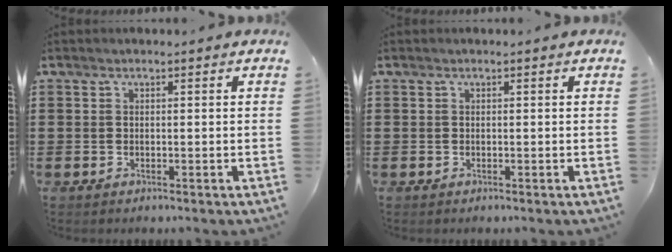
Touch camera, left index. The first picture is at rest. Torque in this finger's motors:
{"motor_torque": [0.00, 0.00, 0.00, 0.00]}